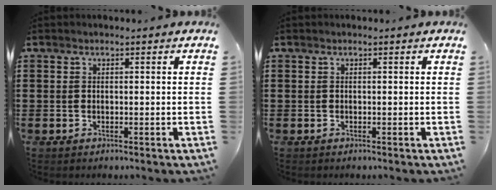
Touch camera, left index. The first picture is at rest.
{"total": 0.0}